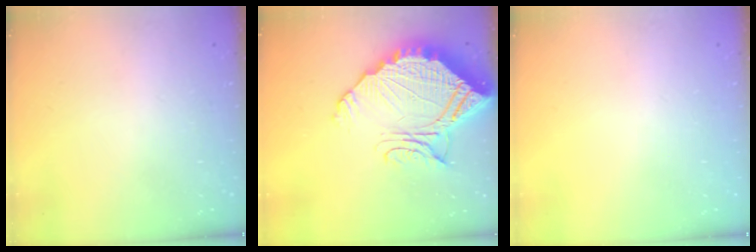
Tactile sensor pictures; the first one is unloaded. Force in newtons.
{"total": 19.5, "press": 19.4, "slide": 1.5}
{"total": 0.0}